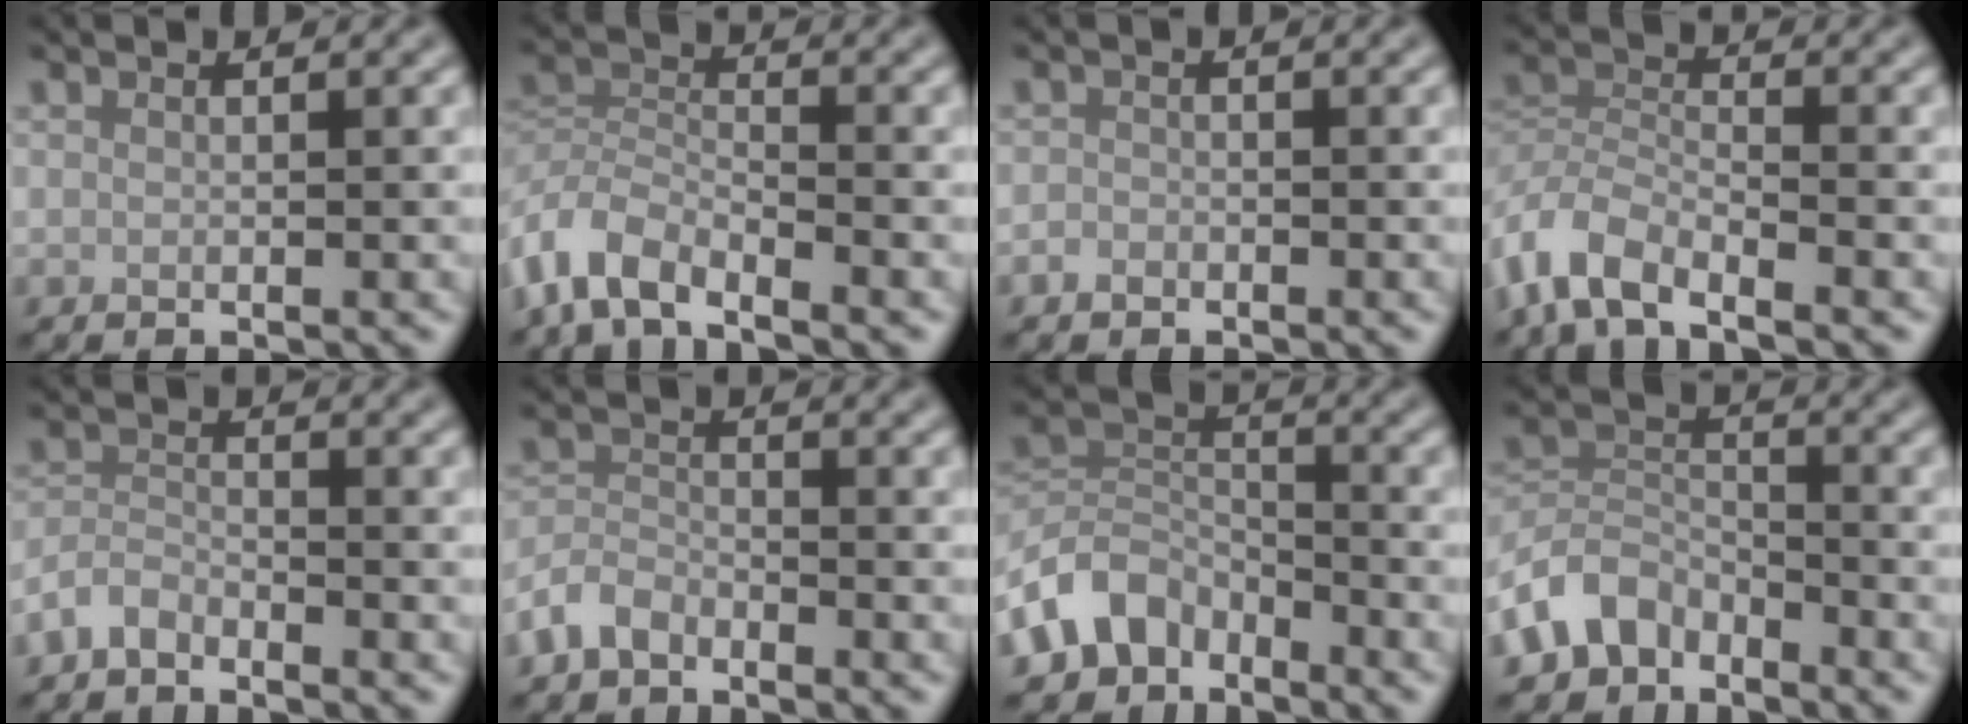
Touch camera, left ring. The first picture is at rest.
{"total": 4.8, "force": [-3.8, 1.9, 2.3], "torque": [-0.044, -0.003, -0.086]}
{"total": 1.1, "force": [-0.8, 0.7, 0.2], "torque": [-0.001, 0.000, -0.018]}
{"total": 5.4, "force": [-3.9, 2.2, 2.9], "torque": [-0.056, -0.002, -0.086]}
{"total": 2.2, "force": [-2.0, 0.8, 0.6], "torque": [-0.013, 0.004, -0.050]}
{"total": 2.7, "force": [-2.2, 1.3, 0.9], "torque": [-0.017, 0.005, -0.055]}
{"total": 5.5, "force": [-3.8, 3.5, 1.8], "torque": [-0.027, 0.003, -0.087]}
{"total": 4.9, "force": [-3.5, 3.0, 1.6], "torque": [-0.028, 0.003, -0.081]}